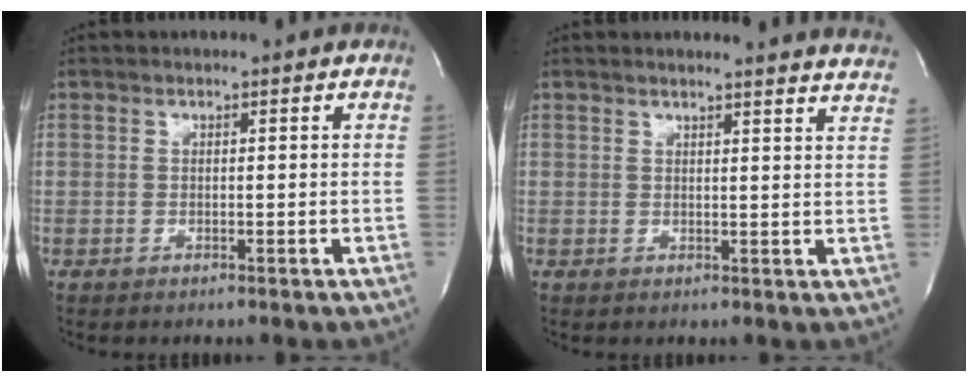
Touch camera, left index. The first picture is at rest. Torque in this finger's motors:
{"motor_torque": [0.22, -0.50, 0.08, 0.00]}